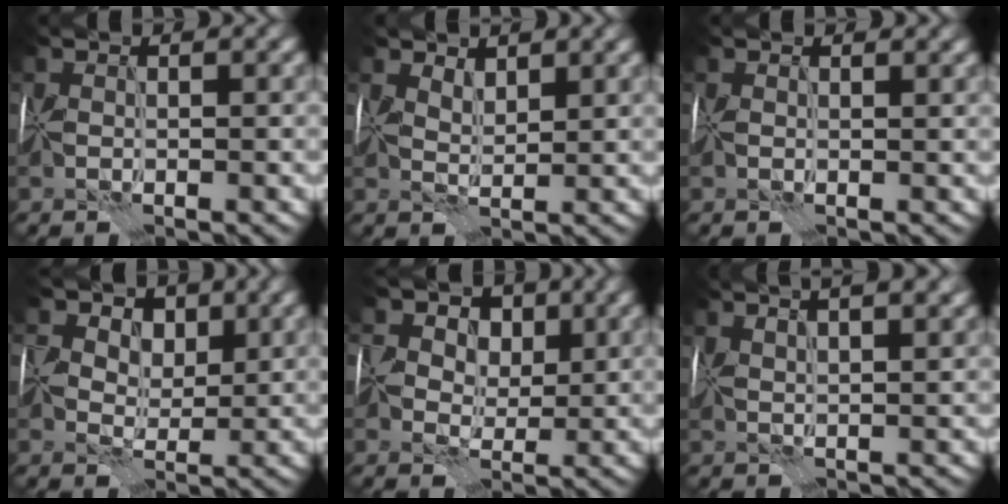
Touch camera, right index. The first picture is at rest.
{"total": 2.0, "force": [1.6, 0.9, 0.7], "torque": [-0.015, -0.005, 0.030]}
{"total": 1.5, "force": [1.0, 0.8, 0.8], "torque": [-0.016, 0.001, 0.017]}
{"total": 6.1, "force": [3.1, 4.4, 2.8], "torque": [-0.051, -0.001, 0.044]}
{"total": 7.0, "force": [3.3, 5.2, 3.5], "torque": [-0.050, 0.003, 0.042]}
{"total": 8.8, "force": [5.4, 3.5, 6.0], "torque": [-0.075, 0.047, 0.063]}